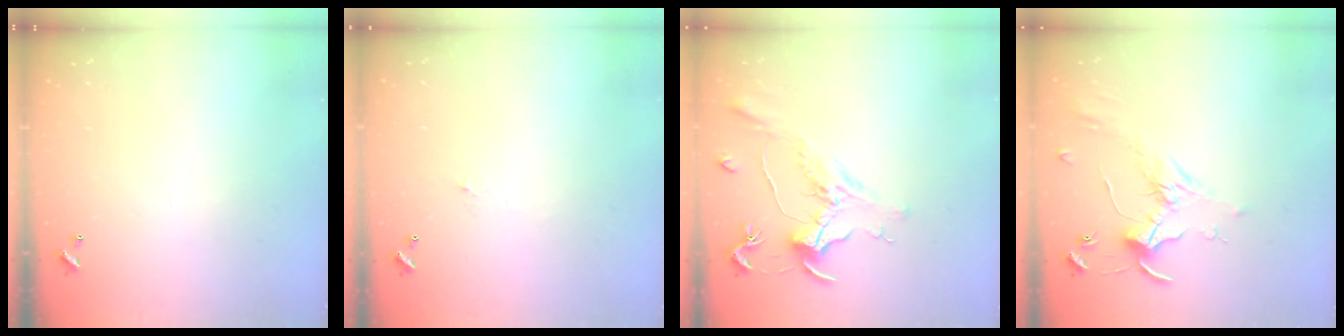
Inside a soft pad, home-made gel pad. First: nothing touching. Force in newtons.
{"total": 0.8, "press": 0.7, "slide": 0.5}
{"total": 1.5, "press": 1.3, "slide": 0.8}
{"total": 1.7, "press": 1.7, "slide": 0.4}